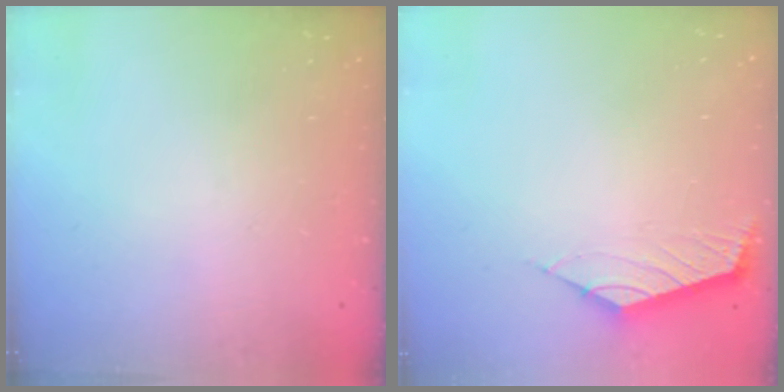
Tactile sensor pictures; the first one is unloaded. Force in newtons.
{"total": 2.4, "press": 2.3, "slide": 0.4}